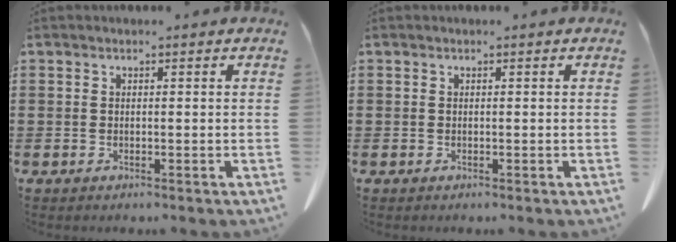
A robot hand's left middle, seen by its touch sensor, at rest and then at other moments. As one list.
[{"total": 0.0}]